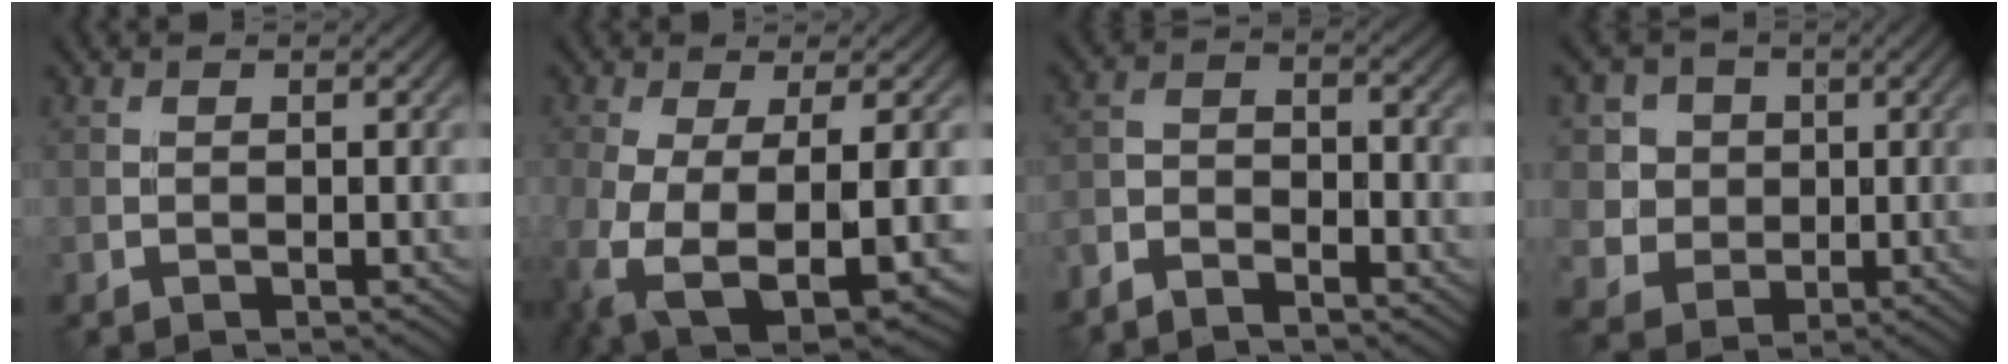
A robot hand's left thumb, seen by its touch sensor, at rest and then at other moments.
{"total": 11.7, "force": [-3.9, 5.2, 9.8], "torque": [-0.224, -0.062, -0.044]}
{"total": 4.4, "force": [-3.8, 1.4, 1.7], "torque": [-0.037, -0.006, -0.084]}
{"total": 8.0, "force": [2.2, 7.3, 2.5], "torque": [-0.104, -0.001, 0.047]}